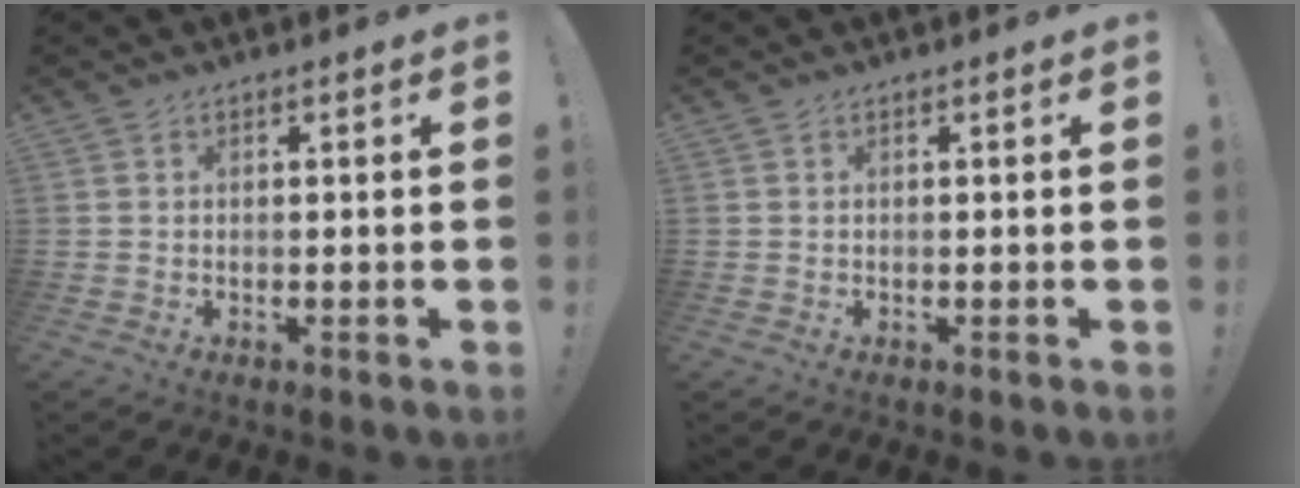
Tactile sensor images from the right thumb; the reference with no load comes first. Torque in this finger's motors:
{"motor_torque": [0.00, 0.00, 0.00, 0.00, 0.00]}